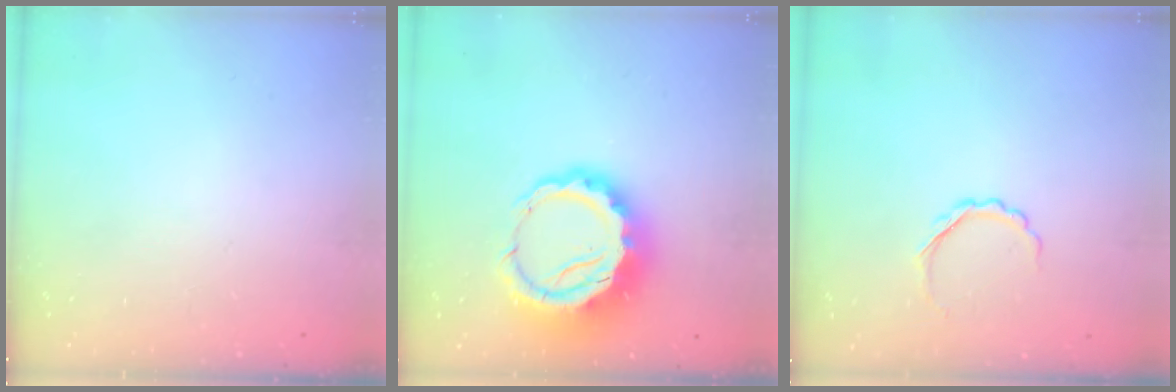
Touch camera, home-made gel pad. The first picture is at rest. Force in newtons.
{"total": 14.2, "press": 13.9, "slide": 2.9}
{"total": 4.1, "press": 4.0, "slide": 1.0}